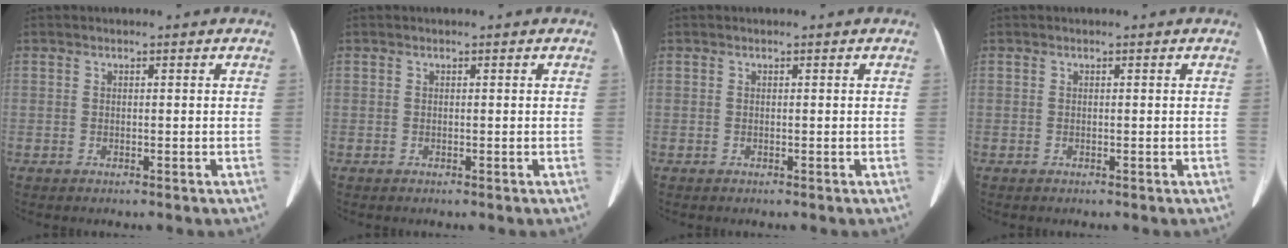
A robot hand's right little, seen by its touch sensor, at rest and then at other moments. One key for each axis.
{"total": 0.0}
{"total": 0.0}
{"total": 0.0}